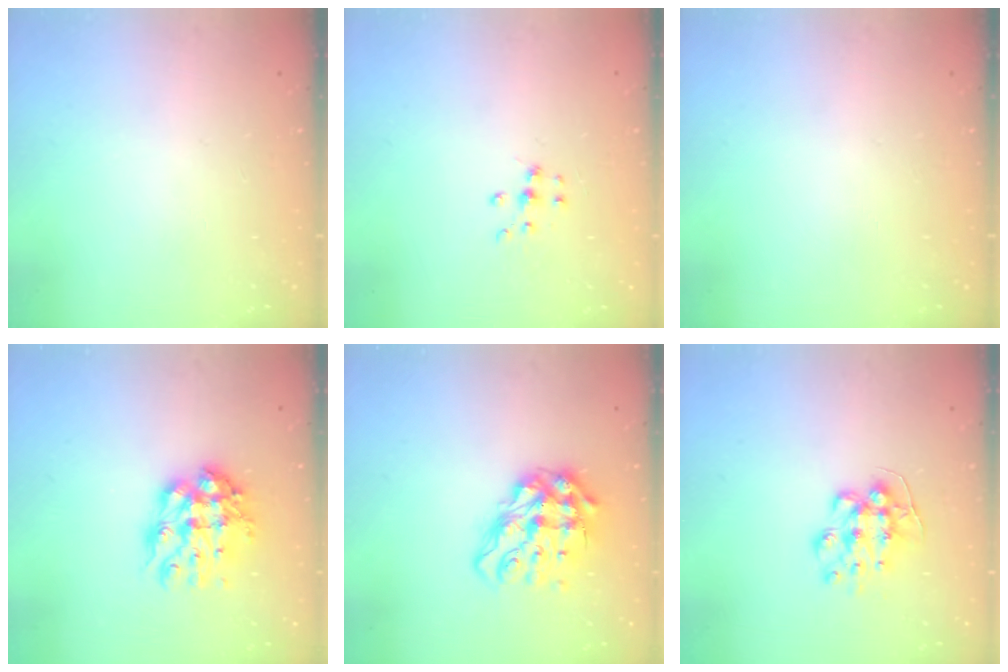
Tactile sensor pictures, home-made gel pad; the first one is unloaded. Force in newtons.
{"total": 5.6, "press": 5.6, "slide": 0.4}
{"total": 0.0}
{"total": 13.2, "press": 13.1, "slide": 1.1}
{"total": 13.8, "press": 13.7, "slide": 1.7}
{"total": 8.9, "press": 8.9, "slide": 0.2}